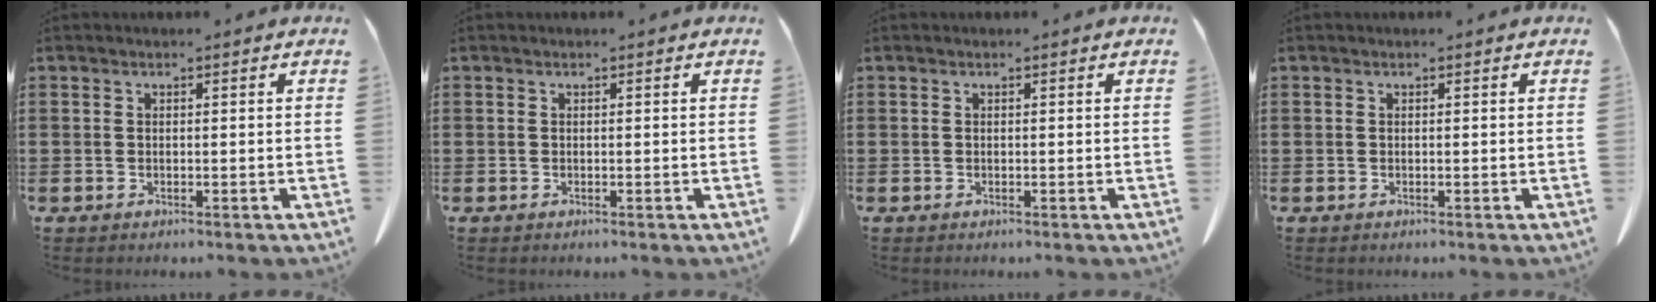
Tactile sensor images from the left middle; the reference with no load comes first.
{"total": 0.0}
{"total": 0.0}
{"total": 0.0}